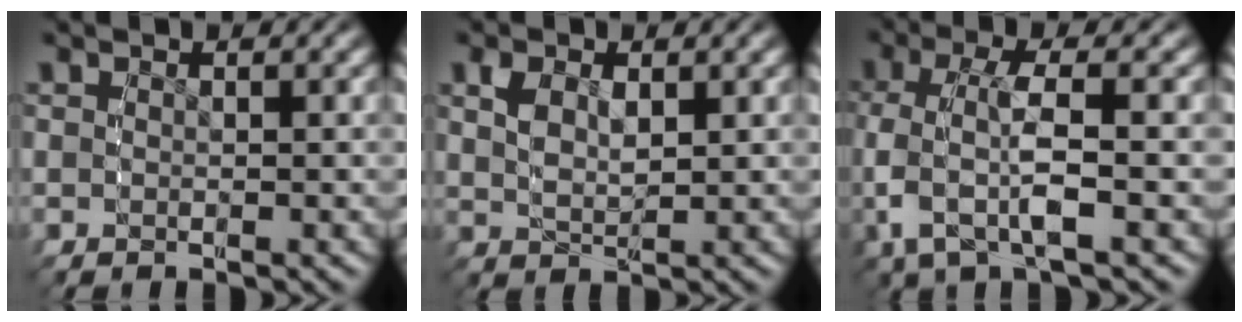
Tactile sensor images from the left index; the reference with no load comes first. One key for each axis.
{"total": 3.2, "fx": 0.8, "fy": 2.1, "fz": 2.2, "tx": -0.048, "ty": -0.007, "tz": 0.021}
{"total": 6.5, "fx": -0.1, "fy": 3.8, "fz": 5.3, "tx": -0.123, "ty": 0.001, "tz": -0.006}